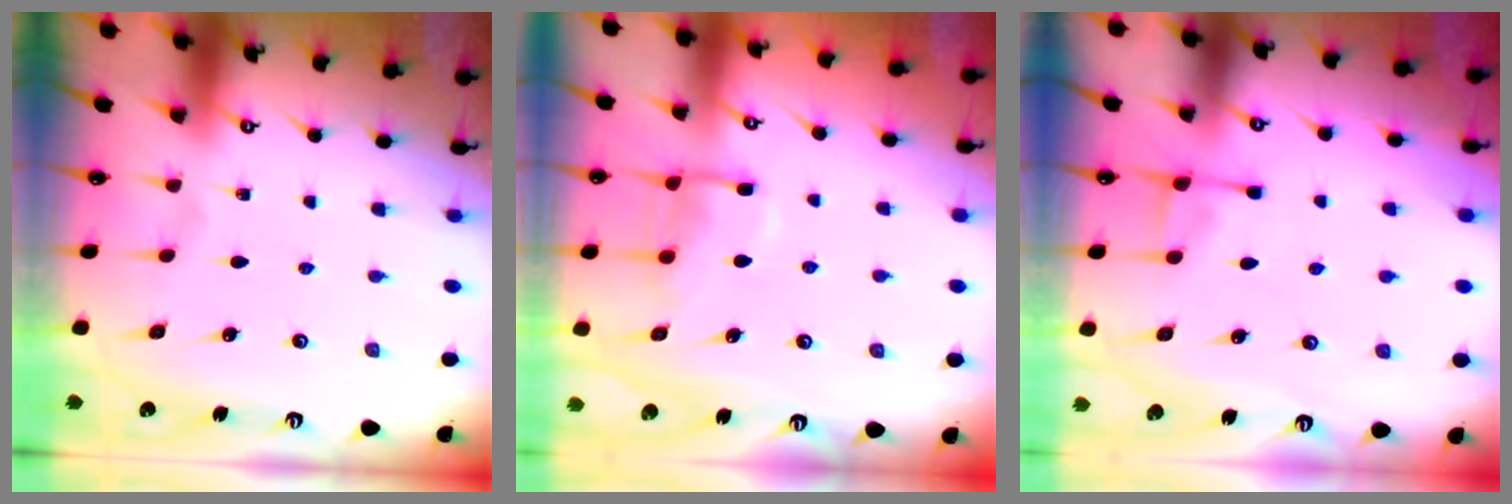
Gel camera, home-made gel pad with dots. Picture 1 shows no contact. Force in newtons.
{"total": 10.6, "press": 10.5, "slide": 1.1}
{"total": 4.4, "press": 4.2, "slide": 1.0}